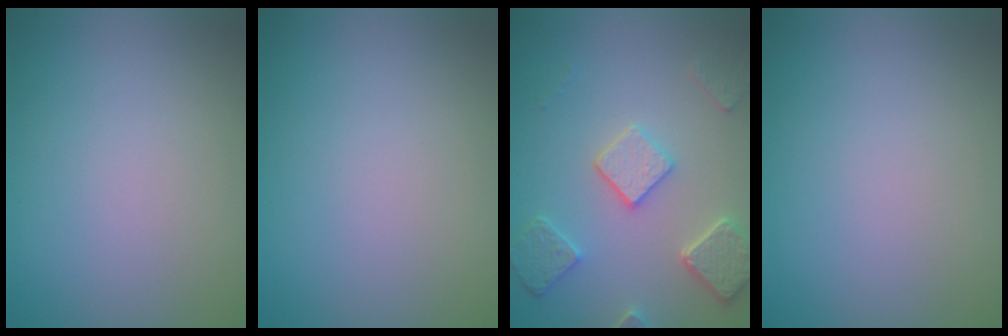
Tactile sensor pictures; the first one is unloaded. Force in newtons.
{"total": 0.0}
{"total": 4.5, "press": 3.7, "slide": 2.6}
{"total": 0.0}